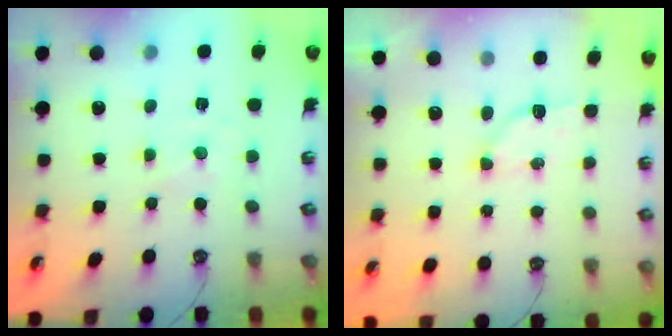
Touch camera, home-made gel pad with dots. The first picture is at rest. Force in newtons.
{"total": 3.8, "press": 3.8, "slide": 0.5}